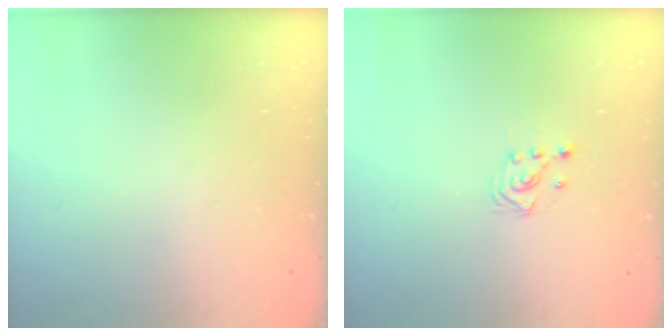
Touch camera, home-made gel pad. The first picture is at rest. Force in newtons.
{"total": 2.9, "press": 2.9, "slide": 0.3}